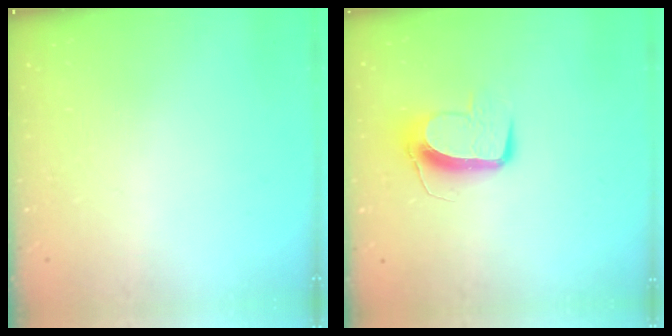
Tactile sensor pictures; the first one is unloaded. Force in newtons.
{"total": 10.5, "press": 10.5, "slide": 0.8}